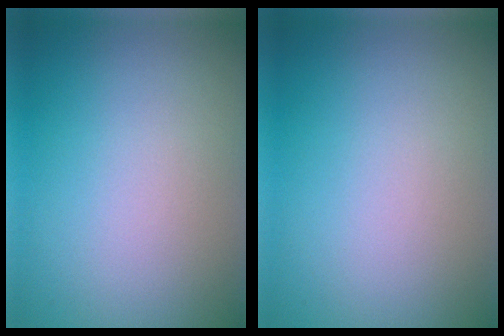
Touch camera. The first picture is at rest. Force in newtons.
{"total": 0.0}